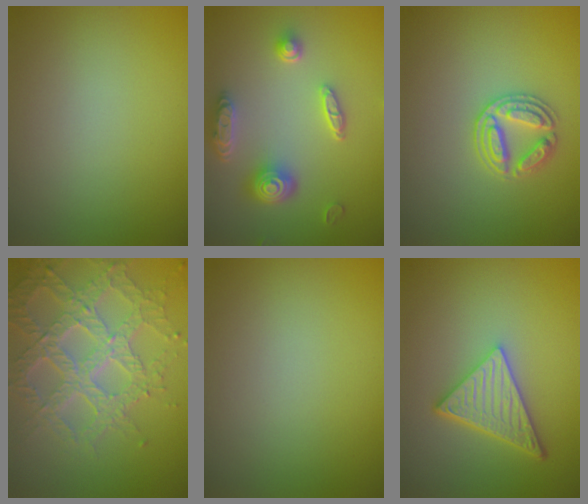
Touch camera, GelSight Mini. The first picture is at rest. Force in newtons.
{"total": 4.8, "press": 4.0, "slide": 2.8}
{"total": 2.7, "press": 2.6, "slide": 0.7}
{"total": 7.1, "press": 5.2, "slide": 4.8}
{"total": 0.0}
{"total": 5.4, "press": 4.1, "slide": 3.6}